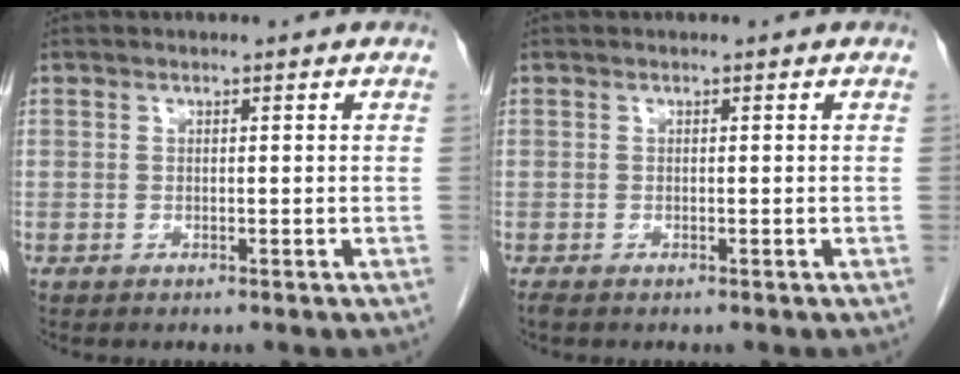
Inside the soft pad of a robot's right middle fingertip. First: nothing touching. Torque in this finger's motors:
{"motor_torque": [0.27, 0.00, 0.00, 0.01]}